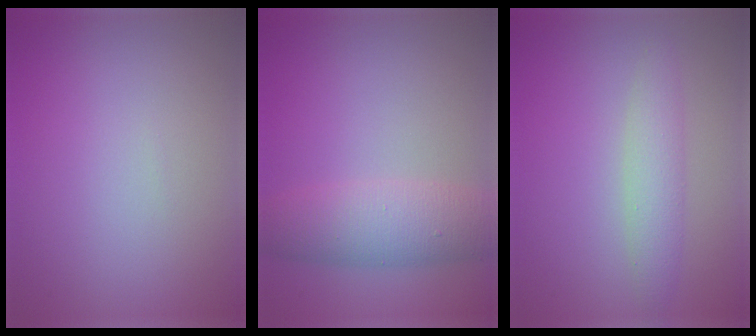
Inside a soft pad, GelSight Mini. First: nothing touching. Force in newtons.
{"total": 5.0, "press": 5.0, "slide": 0.1}
{"total": 2.4, "press": 2.4, "slide": 0.1}